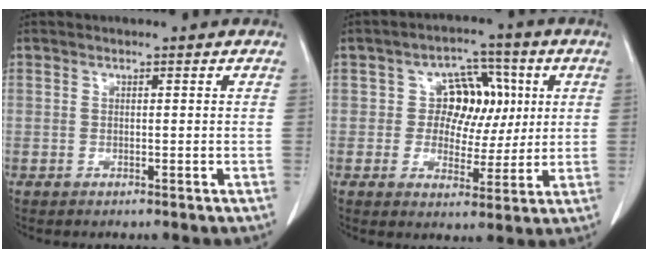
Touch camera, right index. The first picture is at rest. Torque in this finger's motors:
{"motor_torque": [0.15, 0.13, 0.09, 0.03]}